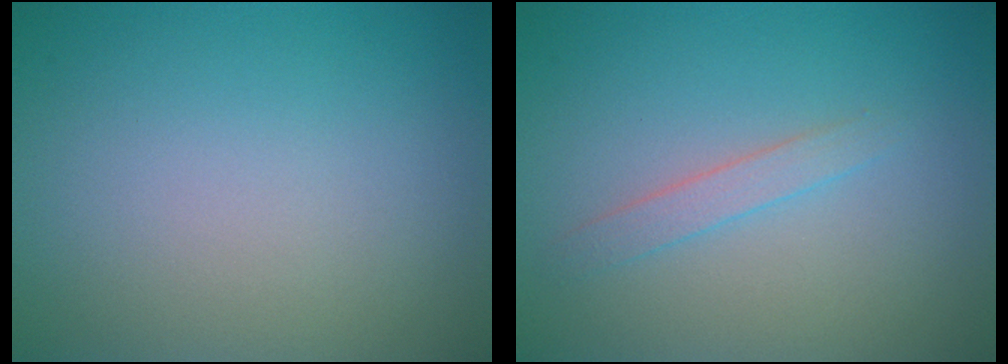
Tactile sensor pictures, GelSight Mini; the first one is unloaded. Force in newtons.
{"total": 1.3, "press": 1.3, "slide": 0.0}